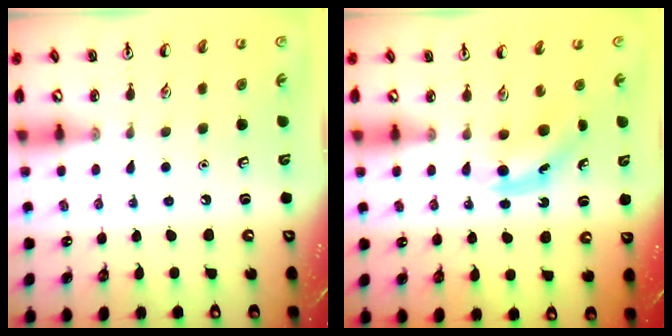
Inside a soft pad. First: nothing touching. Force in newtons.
{"total": 4.0, "press": 4.0, "slide": 0.8}